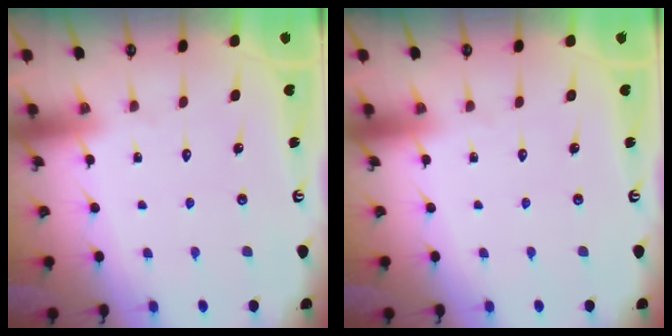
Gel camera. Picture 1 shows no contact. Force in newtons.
{"total": 0.0}